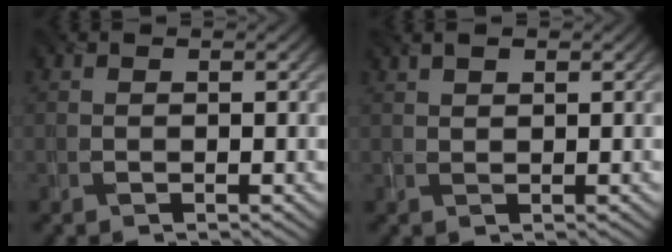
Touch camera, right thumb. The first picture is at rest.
{"total": 2.2, "force": [1.6, 0.8, 1.2], "torque": [-0.028, 0.010, 0.034]}